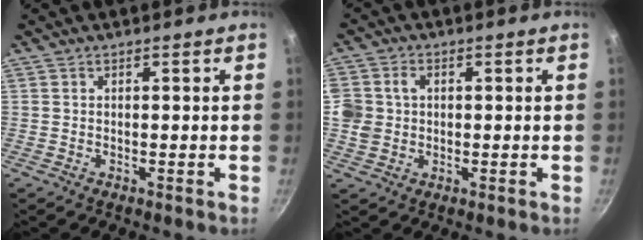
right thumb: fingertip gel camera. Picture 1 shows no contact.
{"total": 6.4, "force": [0.4, 5.5, 3.3], "torque": [-0.058, 0.002, 0.001]}